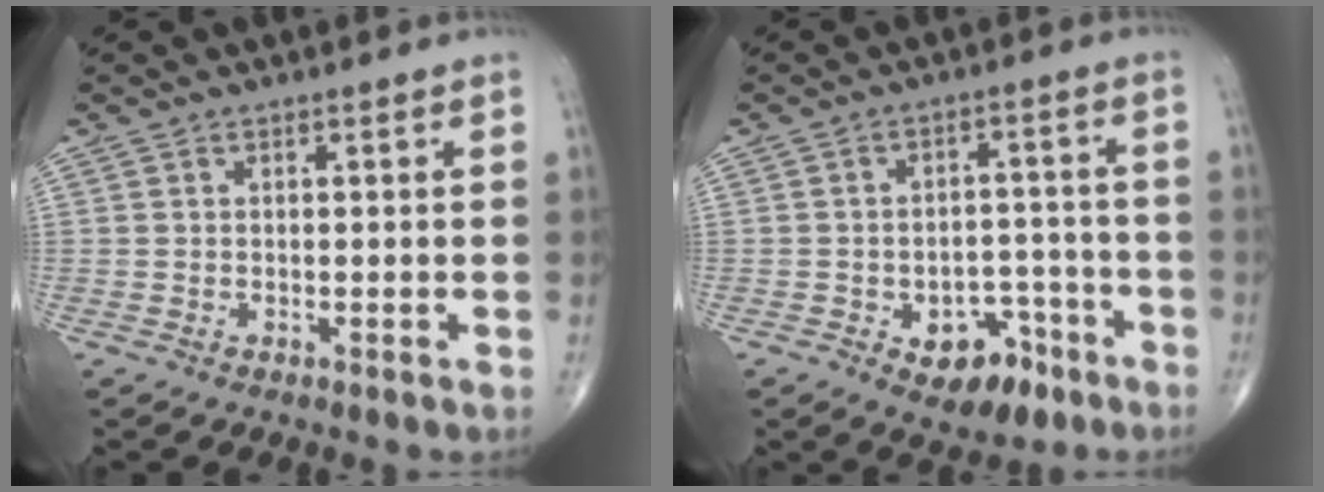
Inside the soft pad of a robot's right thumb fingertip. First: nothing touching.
{"total": 9.6, "force": [-4.9, 5.9, 5.7], "torque": [-0.043, 0.042, -0.063]}